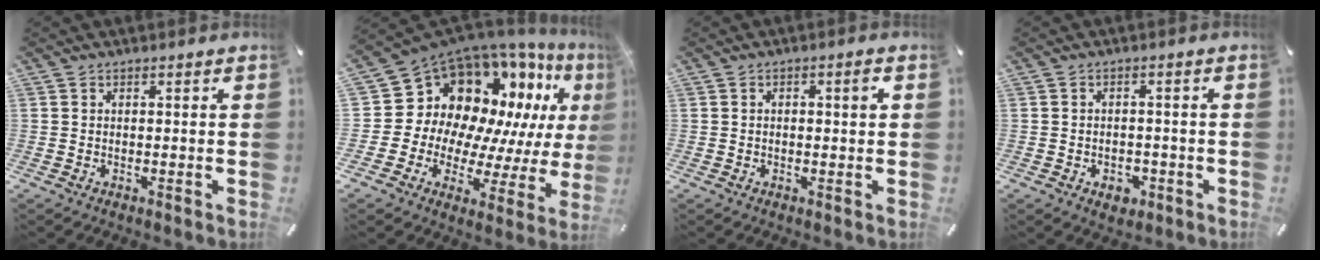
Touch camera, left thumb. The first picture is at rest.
{"total": 14.9, "force": [8.5, 11.3, 4.9], "torque": [-0.074, -0.110, 0.167]}
{"total": 2.0, "force": [0.3, 0.6, 1.9], "torque": [-0.028, 0.002, 0.000]}
{"total": 3.5, "force": [-1.6, 2.6, 1.7], "torque": [-0.020, 0.003, -0.030]}